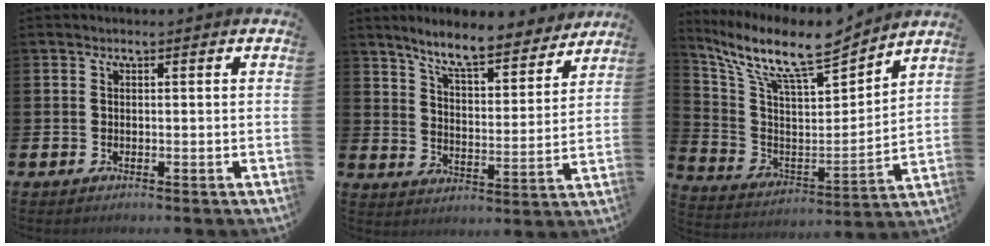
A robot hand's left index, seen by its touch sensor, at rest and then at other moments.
{"total": 8.5, "force": [7.8, 1.4, 3.2], "torque": [-0.076, -0.052, 0.133]}
{"total": 11.4, "force": [9.6, 2.1, 5.8], "torque": [-0.150, -0.067, 0.161]}